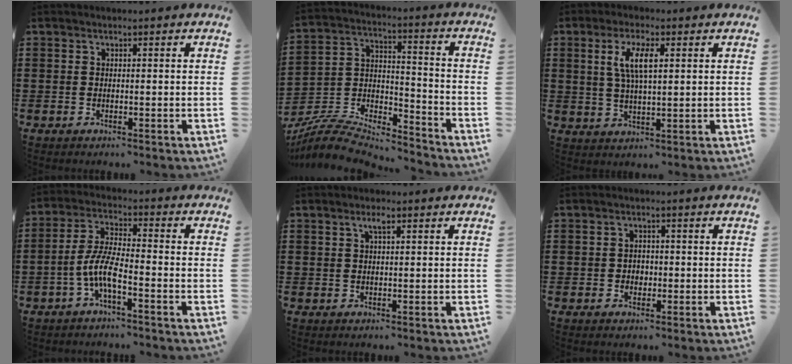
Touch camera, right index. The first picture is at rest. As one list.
[{"total": 7.1, "force": [-6.7, 1.6, 1.9], "torque": [-0.047, 0.000, -0.135]}, {"total": 5.8, "force": [1.5, 1.8, 5.3], "torque": [-0.108, 0.008, 0.024]}, {"total": 7.0, "force": [-3.1, 1.6, 6.1], "torque": [-0.151, -0.015, -0.066]}, {"total": 1.7, "force": [0.8, 0.4, 1.5], "torque": [-0.032, 0.004, 0.012]}, {"total": 1.5, "force": [-0.3, 1.4, 0.6], "torque": [-0.014, 0.005, -0.008]}]